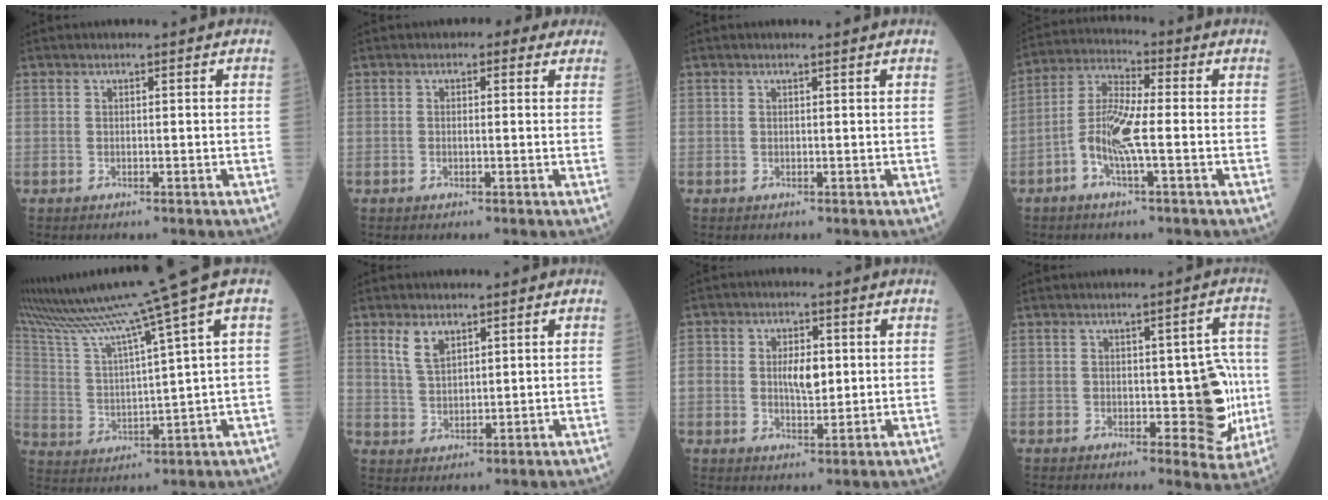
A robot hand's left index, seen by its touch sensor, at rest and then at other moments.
{"total": 2.3, "force": [1.3, 1.3, 1.4], "torque": [-0.018, 0.014, 0.014]}
{"total": 0.6, "force": [0.5, -0.2, 0.1], "torque": [-0.007, -0.006, 0.015]}
{"total": 8.1, "force": [-2.0, 1.2, 7.7], "torque": [-0.168, 0.010, -0.042]}
{"total": 17.2, "force": [13.6, -3.0, 10.0], "torque": [-0.187, -0.020, 0.241]}
{"total": 4.1, "force": [2.5, 2.0, 2.5], "torque": [-0.056, 0.006, 0.060]}
{"total": 8.1, "force": [0.7, 5.1, 6.3], "torque": [-0.128, 0.009, 0.021]}
{"total": 8.2, "force": [-1.0, 3.7, 7.2], "torque": [-0.074, 0.011, 0.000]}